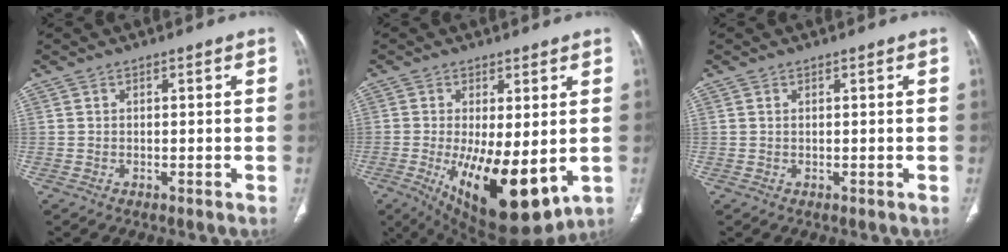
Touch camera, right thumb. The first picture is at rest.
{"total": 17.5, "force": [-3.5, 7.0, 15.6], "torque": [-0.243, -0.031, -0.028]}
{"total": 0.0}